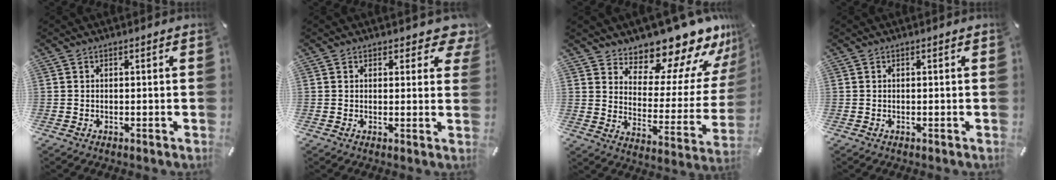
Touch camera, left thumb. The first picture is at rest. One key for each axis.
{"total": 5.0, "fx": 3.0, "fy": 2.8, "fz": 2.8, "tx": -0.023, "ty": -0.016, "tz": 0.046}
{"total": 15.1, "fx": 14.2, "fy": 4.2, "fz": 3.2, "tx": -0.048, "ty": -0.141, "tz": 0.235}
{"total": 0.0}